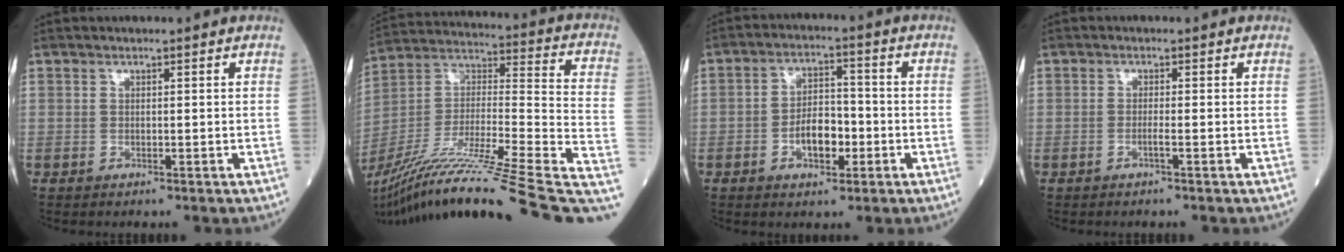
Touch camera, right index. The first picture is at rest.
{"total": 31.7, "force": [-23.8, 0.8, 21.0], "torque": [-0.288, -0.010, -0.380]}
{"total": 6.2, "force": [-2.0, 3.1, 5.0], "torque": [-0.093, 0.011, -0.031]}
{"total": 1.0, "force": [-0.5, -0.2, 0.8], "torque": [-0.013, 0.002, -0.013]}